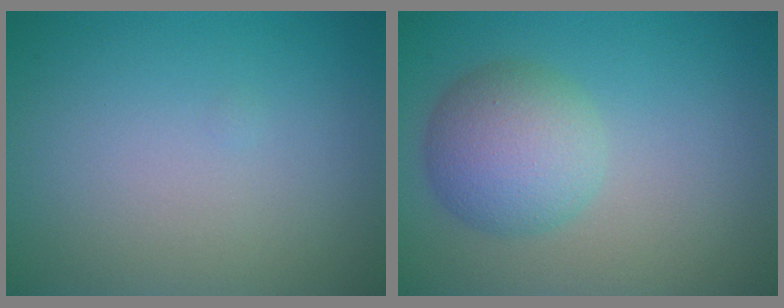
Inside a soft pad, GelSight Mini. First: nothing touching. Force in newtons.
{"total": 4.9, "press": 4.9, "slide": 0.1}